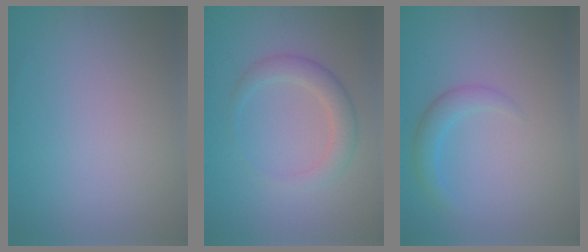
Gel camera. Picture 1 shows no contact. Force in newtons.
{"total": 2.9, "press": 2.9, "slide": 0.1}
{"total": 2.0, "press": 2.0, "slide": 0.2}